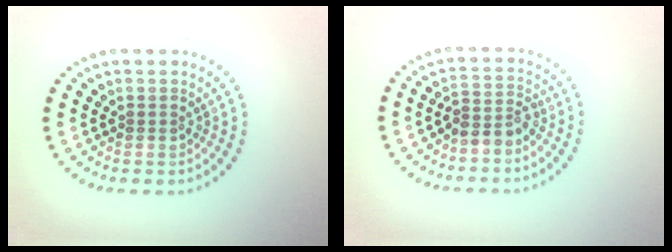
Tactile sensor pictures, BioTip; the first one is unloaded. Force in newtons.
{"total": 2.4, "press": 1.9, "slide": 1.5}